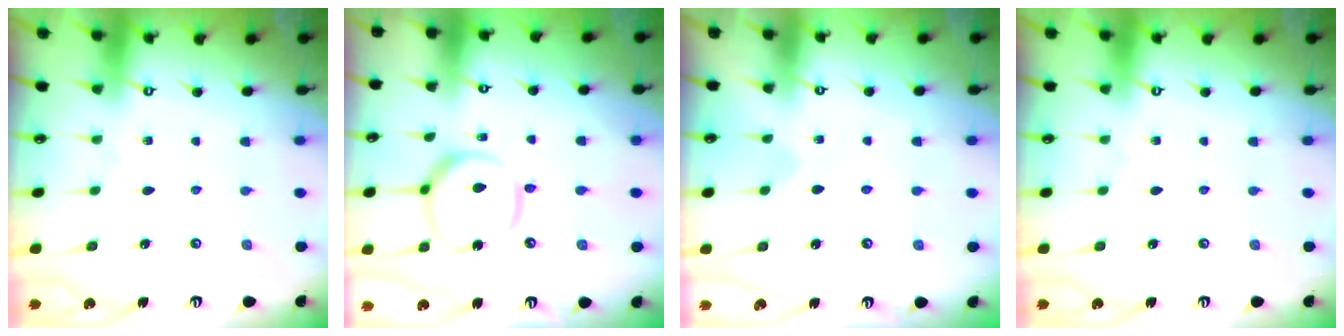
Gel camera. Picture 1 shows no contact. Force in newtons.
{"total": 15.2, "press": 15.1, "slide": 1.5}
{"total": 2.1, "press": 2.1, "slide": 0.2}
{"total": 0.0}